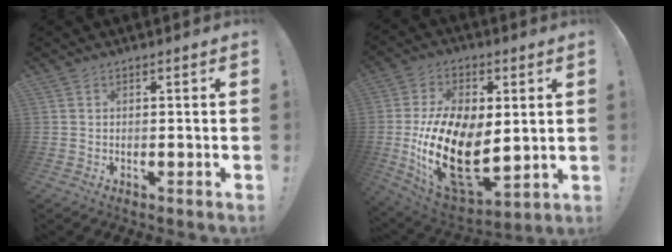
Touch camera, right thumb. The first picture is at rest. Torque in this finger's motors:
{"motor_torque": [2.45, 2.56, 2.67, -0.10, 0.79]}